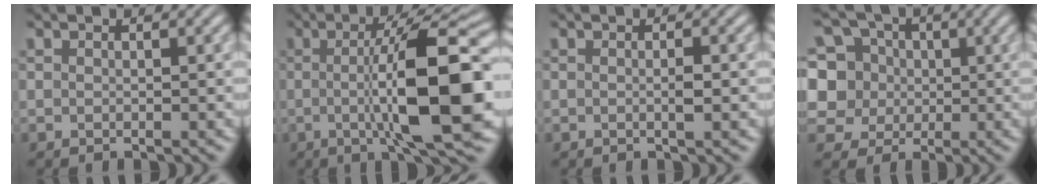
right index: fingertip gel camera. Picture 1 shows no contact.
{"total": 12.4, "force": [-0.3, 2.8, 12.1], "torque": [-0.169, 0.008, -0.002]}
{"total": 1.0, "force": [-0.2, 0.0, 1.0], "torque": [-0.012, 0.001, -0.008]}
{"total": 12.1, "force": [0.4, 11.2, 4.5], "torque": [-0.129, -0.044, 0.008]}